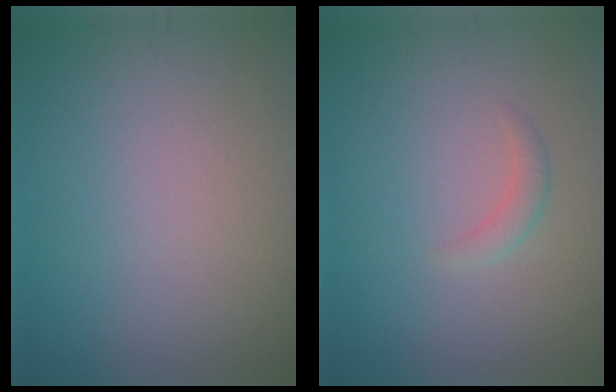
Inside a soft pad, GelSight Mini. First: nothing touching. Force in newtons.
{"total": 1.2, "press": 1.2, "slide": 0.0}